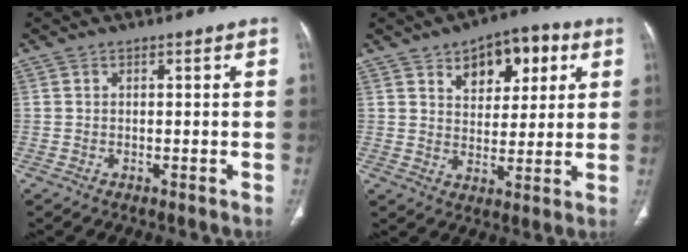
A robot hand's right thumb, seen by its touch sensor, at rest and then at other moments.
{"total": 11.5, "force": [5.4, 6.7, 7.6], "torque": [-0.067, -0.010, 0.077]}